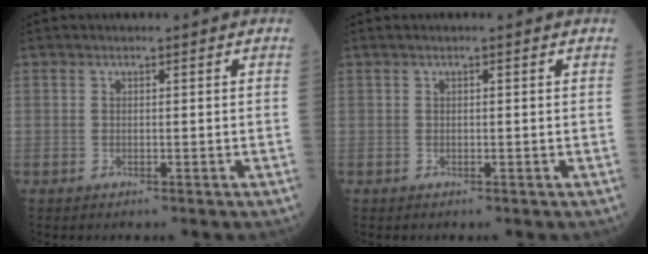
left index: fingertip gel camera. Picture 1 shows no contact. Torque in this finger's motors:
{"motor_torque": [0.03, 0.03, 0.00, 0.00]}